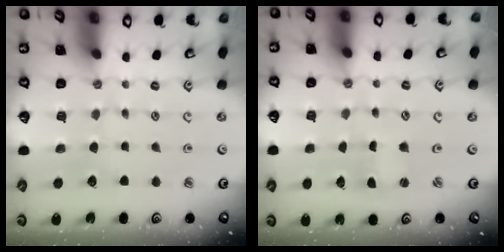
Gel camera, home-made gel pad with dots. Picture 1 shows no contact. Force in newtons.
{"total": 0.8, "press": 0.8, "slide": 0.0}